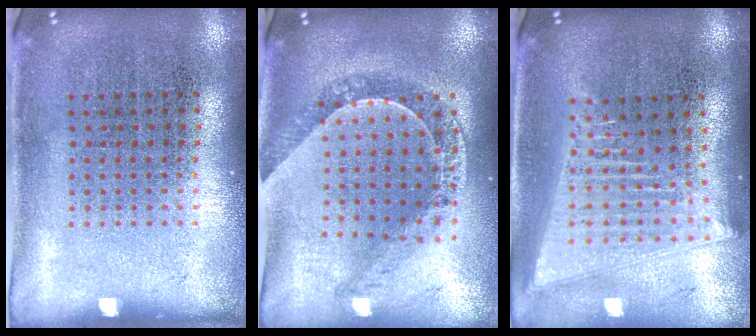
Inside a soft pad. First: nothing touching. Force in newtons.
{"total": 1.2, "press": 1.1, "slide": 0.3}
{"total": 2.1, "press": 1.8, "slide": 1.0}